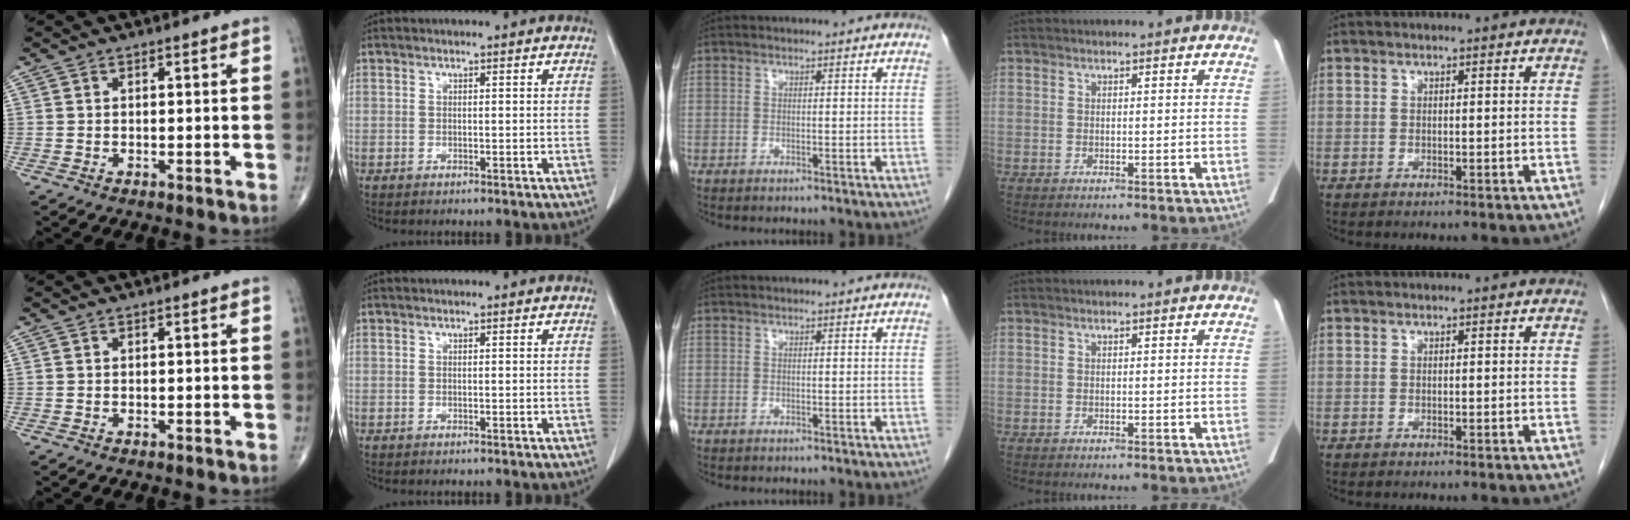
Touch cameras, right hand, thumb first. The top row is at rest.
{}